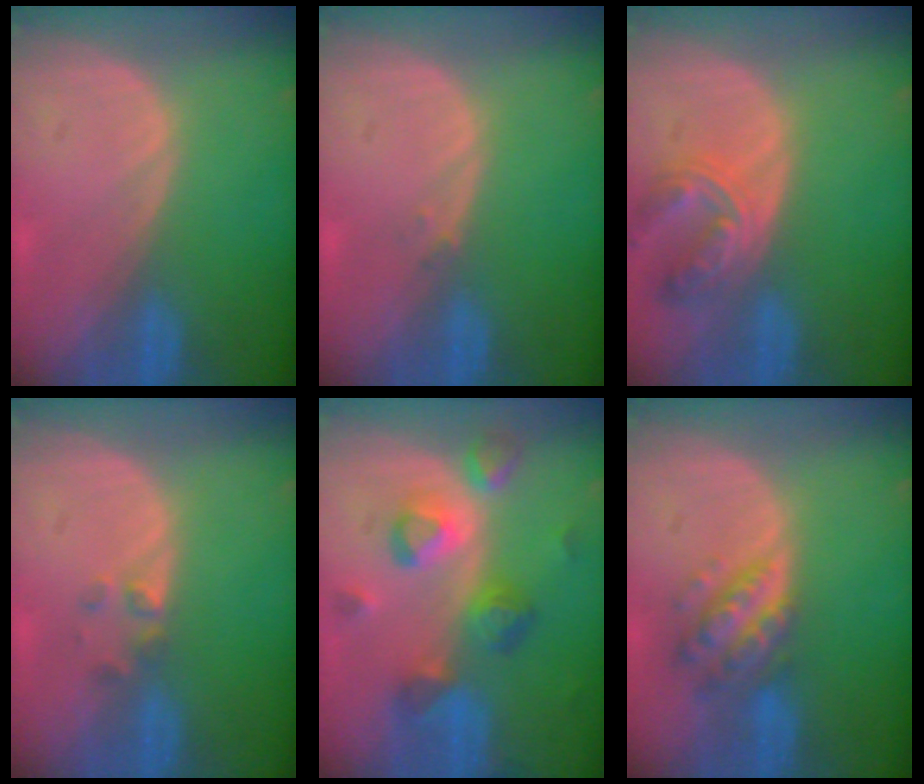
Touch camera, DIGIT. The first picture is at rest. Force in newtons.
{"total": 0.7, "press": 0.7, "slide": 0.1}
{"total": 7.3, "press": 6.5, "slide": 3.4}
{"total": 1.9, "press": 1.7, "slide": 0.8}
{"total": 8.6, "press": 7.9, "slide": 3.3}
{"total": 6.3, "press": 5.7, "slide": 2.8}